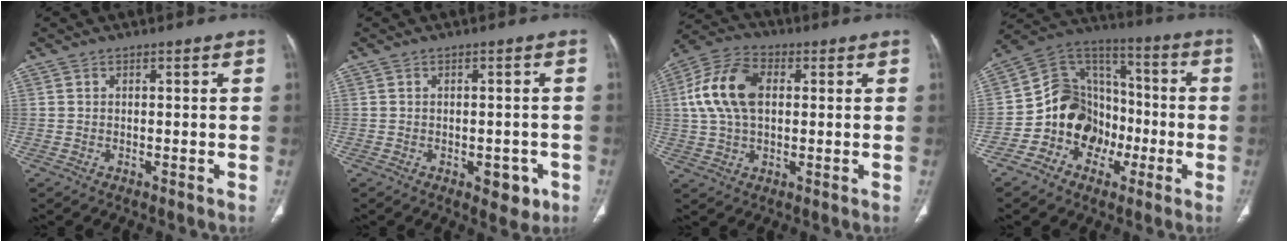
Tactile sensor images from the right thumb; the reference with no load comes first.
{"total": 4.4, "force": [-1.8, 2.6, 3.1], "torque": [-0.017, 0.006, -0.017]}
{"total": 12.8, "force": [2.0, 7.9, 9.8], "torque": [-0.196, 0.022, 0.032]}
{"total": 15.3, "force": [-4.9, 12.7, 6.9], "torque": [-0.068, 0.076, -0.092]}